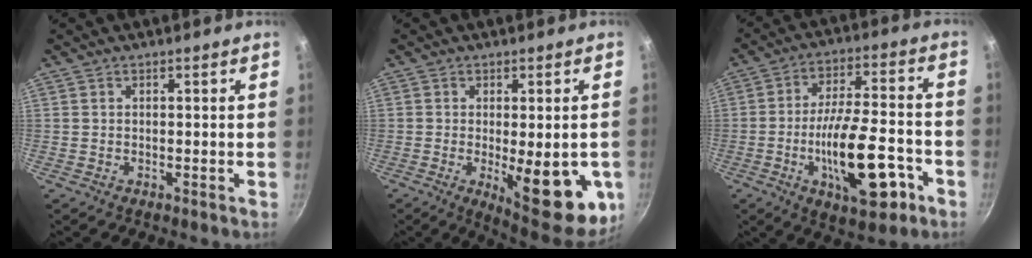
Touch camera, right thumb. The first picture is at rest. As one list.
[{"total": 16.4, "force": [-3.8, 5.9, 14.9], "torque": [-0.161, -0.017, -0.037]}, {"total": 18.2, "force": [-6.6, 6.9, 15.5], "torque": [-0.235, 0.035, -0.098]}]